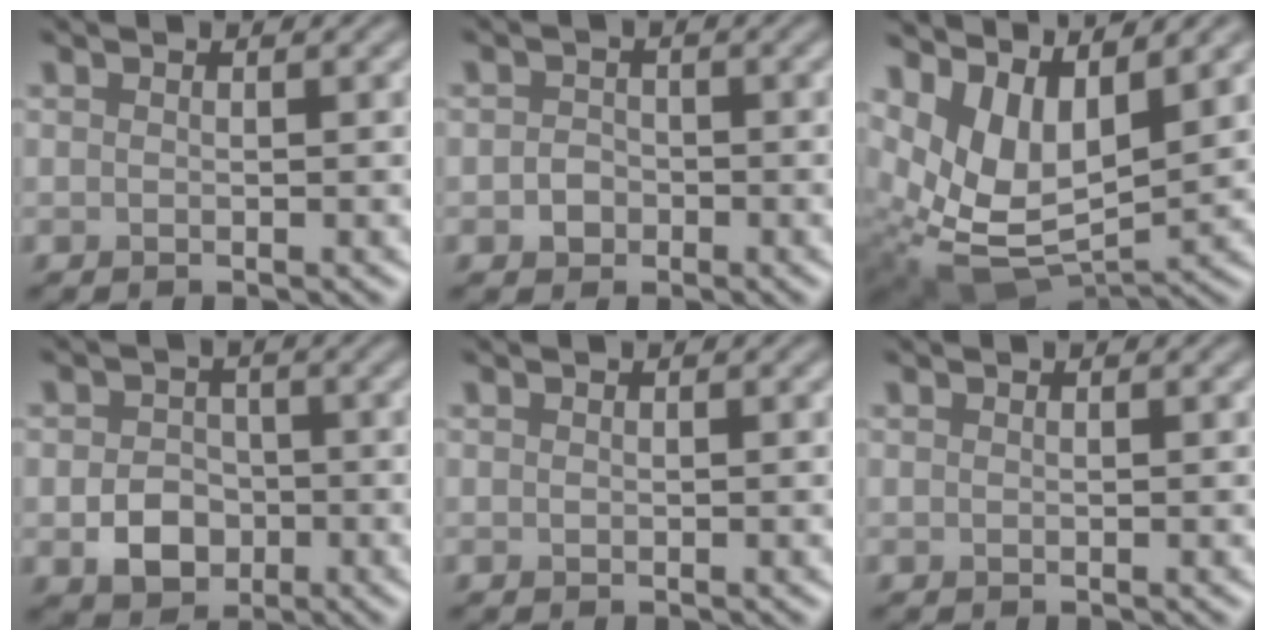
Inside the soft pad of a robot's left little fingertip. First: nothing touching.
{"total": 1.6, "force": [-0.5, 1.4, 0.6], "torque": [-0.006, -0.001, -0.014]}
{"total": 8.5, "force": [2.7, 4.9, 6.4], "torque": [-0.130, -0.024, 0.062]}
{"total": 3.9, "force": [-1.2, 3.1, 2.0], "torque": [-0.030, -0.002, -0.023]}
{"total": 0.0}
{"total": 0.0}